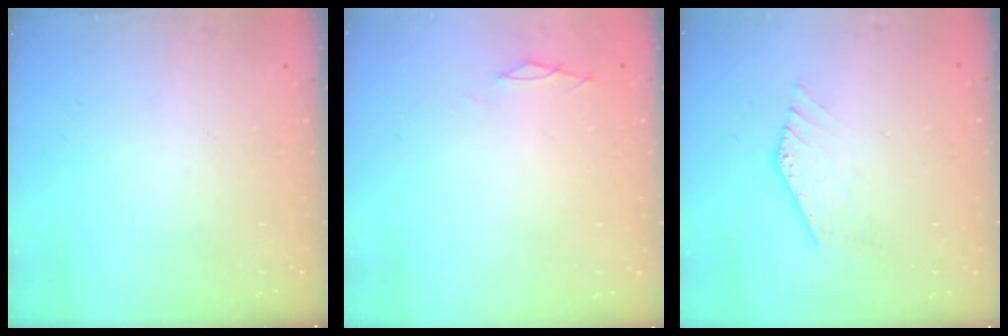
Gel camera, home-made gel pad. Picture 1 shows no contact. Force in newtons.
{"total": 0.0}
{"total": 1.3, "press": 1.3, "slide": 0.1}